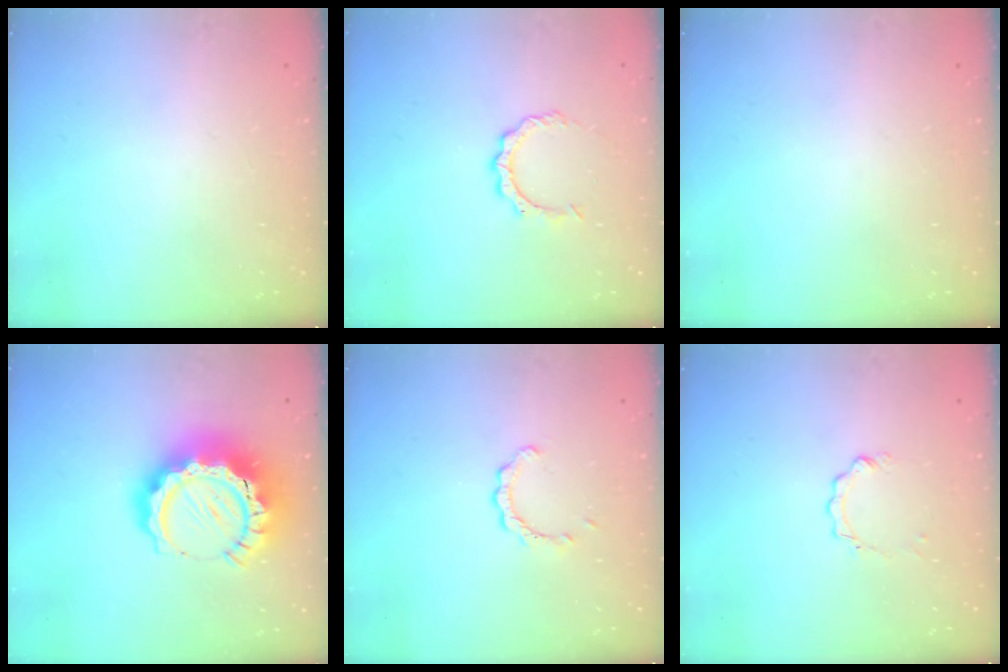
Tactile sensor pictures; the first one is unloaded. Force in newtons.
{"total": 5.3, "press": 5.3, "slide": 0.4}
{"total": 0.0}
{"total": 19.4, "press": 19.3, "slide": 1.8}
{"total": 2.2, "press": 2.2, "slide": 0.2}
{"total": 2.3, "press": 2.3, "slide": 0.3}